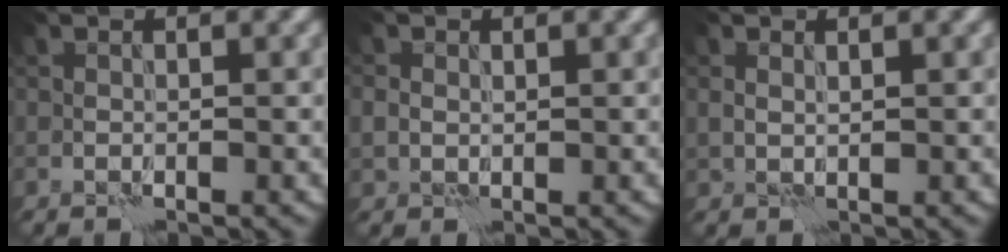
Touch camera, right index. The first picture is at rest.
{"total": 1.4, "force": [0.5, 1.3, 0.3], "torque": [-0.006, -0.001, 0.010]}
{"total": 0.7, "force": [0.3, 0.5, 0.4], "torque": [-0.009, -0.001, 0.009]}